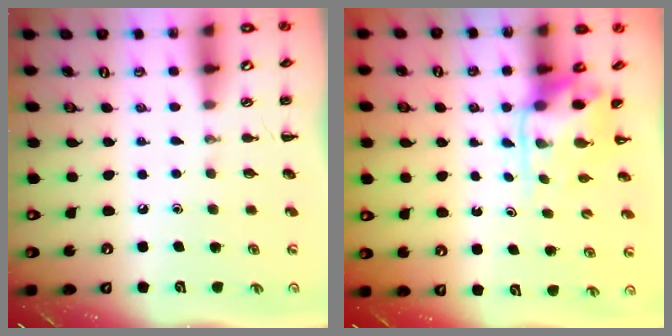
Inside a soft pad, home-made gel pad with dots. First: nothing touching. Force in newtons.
{"total": 3.8, "press": 3.7, "slide": 0.7}